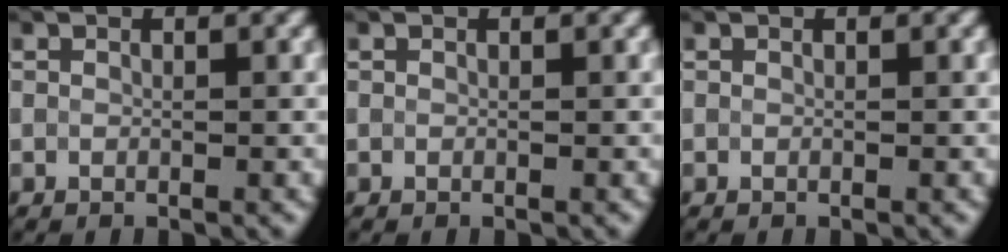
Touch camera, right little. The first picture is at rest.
{"total": 0.0}
{"total": 0.0}